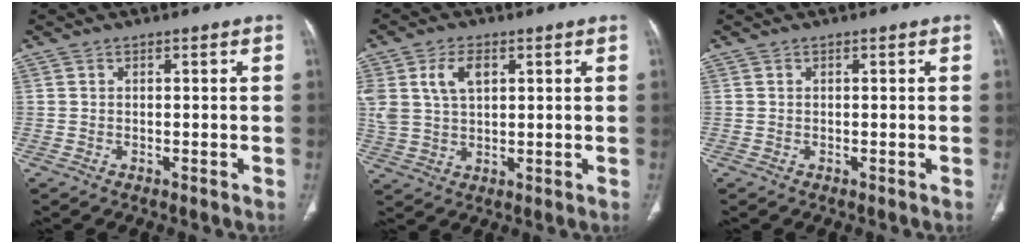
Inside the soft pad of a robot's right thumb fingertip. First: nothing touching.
{"total": 9.1, "force": [3.3, 5.5, 6.5], "torque": [-0.135, 0.000, 0.070]}
{"total": 0.0}